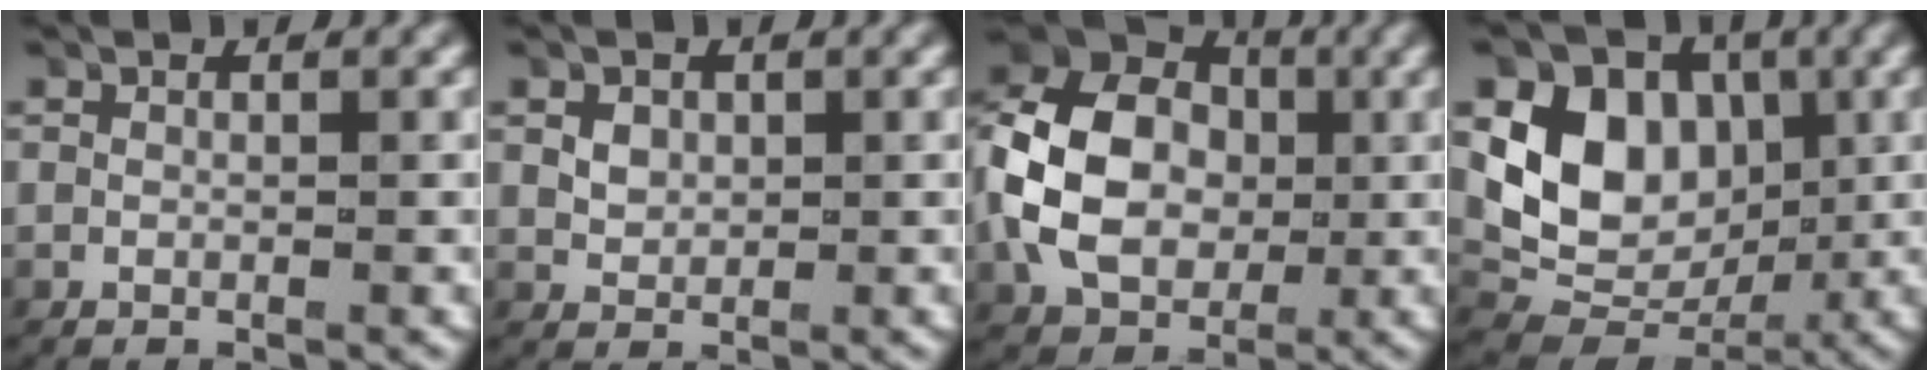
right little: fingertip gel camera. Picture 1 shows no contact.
{"total": 1.5, "force": [0.4, 1.1, 0.9], "torque": [-0.017, -0.003, 0.015]}
{"total": 10.7, "force": [0.5, 8.3, 6.6], "torque": [-0.151, -0.006, 0.013]}
{"total": 10.7, "force": [0.5, 8.6, 6.4], "torque": [-0.120, -0.026, 0.019]}